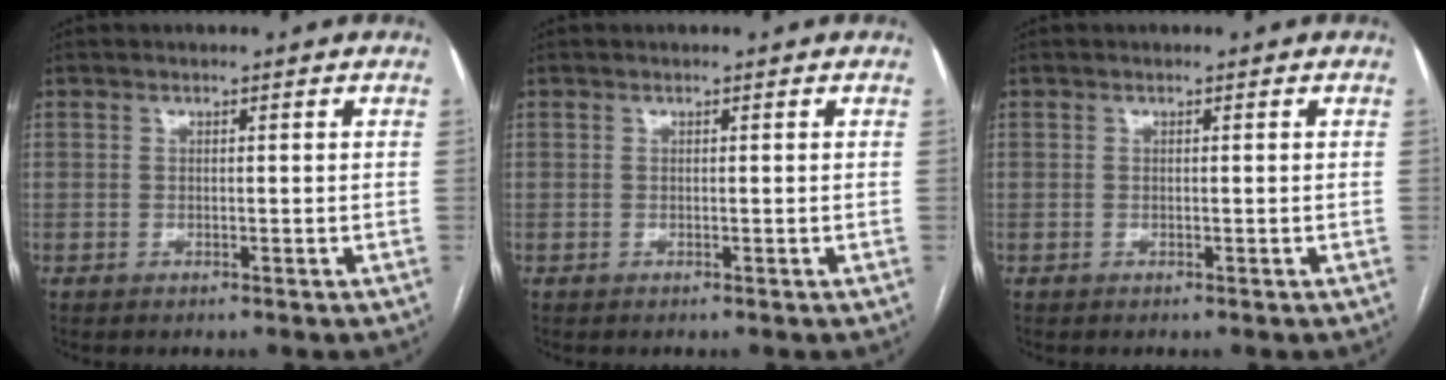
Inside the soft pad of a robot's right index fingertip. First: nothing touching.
{"total": 0.0}
{"total": 0.0}